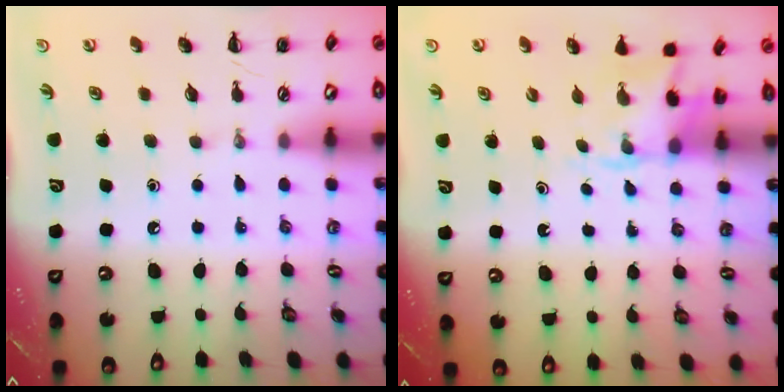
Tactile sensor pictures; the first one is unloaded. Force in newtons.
{"total": 2.8, "press": 2.6, "slide": 1.0}